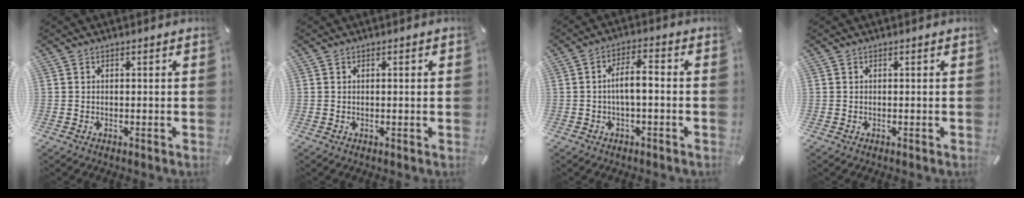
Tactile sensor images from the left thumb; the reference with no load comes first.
{"total": 0.9, "force": [0.1, 0.1, 0.9], "torque": [-0.015, 0.001, 0.001]}
{"total": 5.7, "force": [-1.1, 2.1, 5.1], "torque": [-0.097, 0.012, -0.023]}
{"total": 0.0}